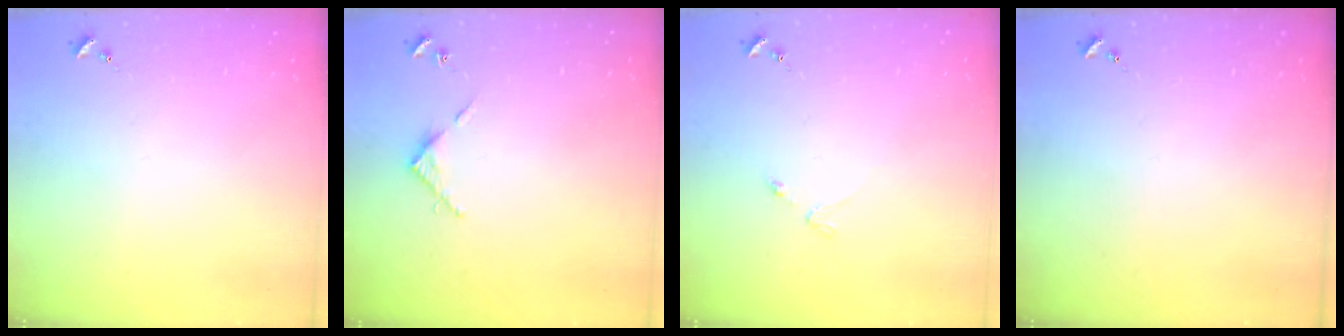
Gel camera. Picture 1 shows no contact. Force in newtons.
{"total": 4.1, "press": 4.1, "slide": 0.3}
{"total": 2.3, "press": 2.3, "slide": 0.3}
{"total": 0.0}